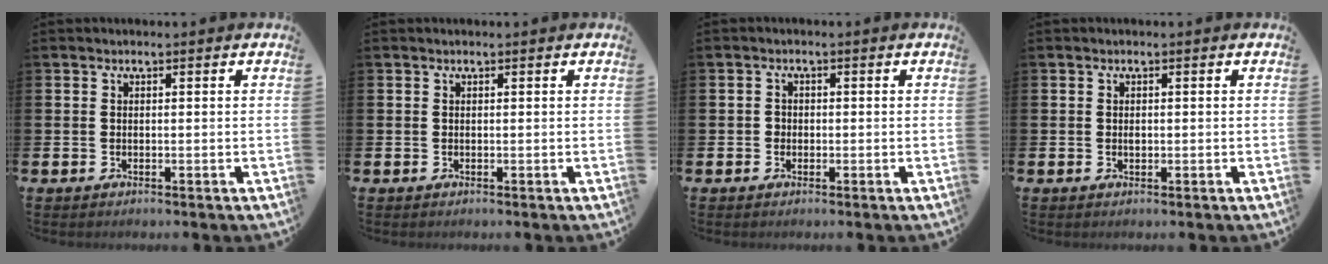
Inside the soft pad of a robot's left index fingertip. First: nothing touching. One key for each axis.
{"total": 0.0}
{"total": 1.1, "fx": -0.3, "fy": 1.1, "fz": 0.2, "tx": 0.007, "ty": 0.000, "tz": -0.011}
{"total": 0.7, "fx": 0.0, "fy": 0.5, "fz": 0.5, "tx": -0.003, "ty": 0.000, "tz": -0.001}